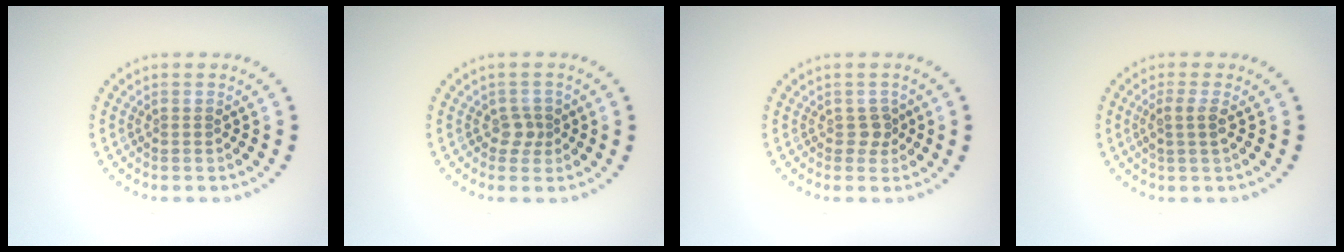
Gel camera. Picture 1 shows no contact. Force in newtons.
{"total": 1.4, "press": 1.2, "slide": 0.8}
{"total": 1.3, "press": 1.0, "slide": 0.7}
{"total": 1.5, "press": 1.3, "slide": 0.8}